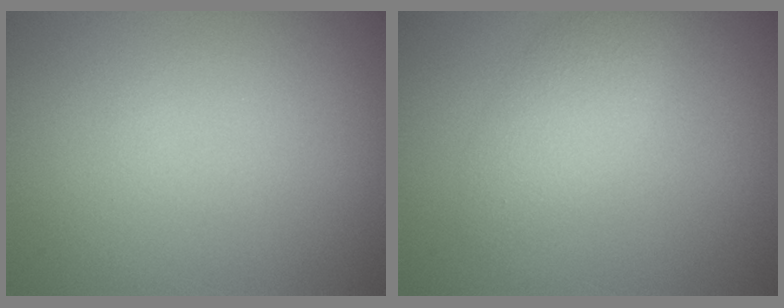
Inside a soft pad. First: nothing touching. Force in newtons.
{"total": 2.4, "press": 2.4, "slide": 0.0}